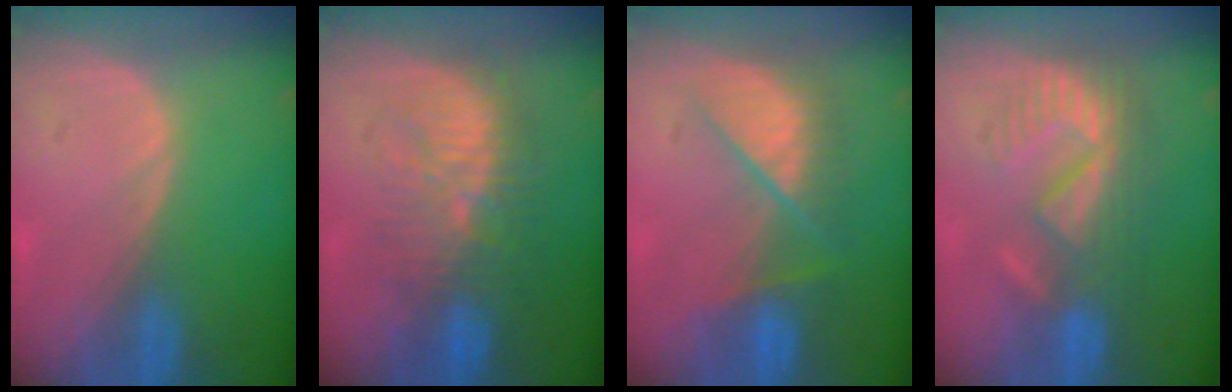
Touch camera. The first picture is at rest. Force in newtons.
{"total": 9.3, "press": 9.0, "slide": 2.1}
{"total": 7.2, "press": 7.2, "slide": 0.6}
{"total": 9.1, "press": 8.1, "slide": 4.1}